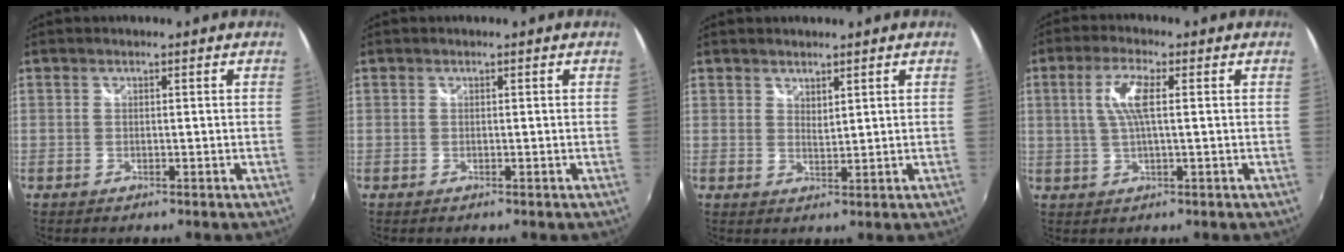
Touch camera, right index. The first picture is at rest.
{"total": 0.0}
{"total": 4.2, "force": [3.7, 1.3, 1.6], "torque": [-0.020, -0.005, 0.066]}
{"total": 6.0, "force": [1.1, 1.0, 5.8], "torque": [-0.114, 0.003, 0.022]}